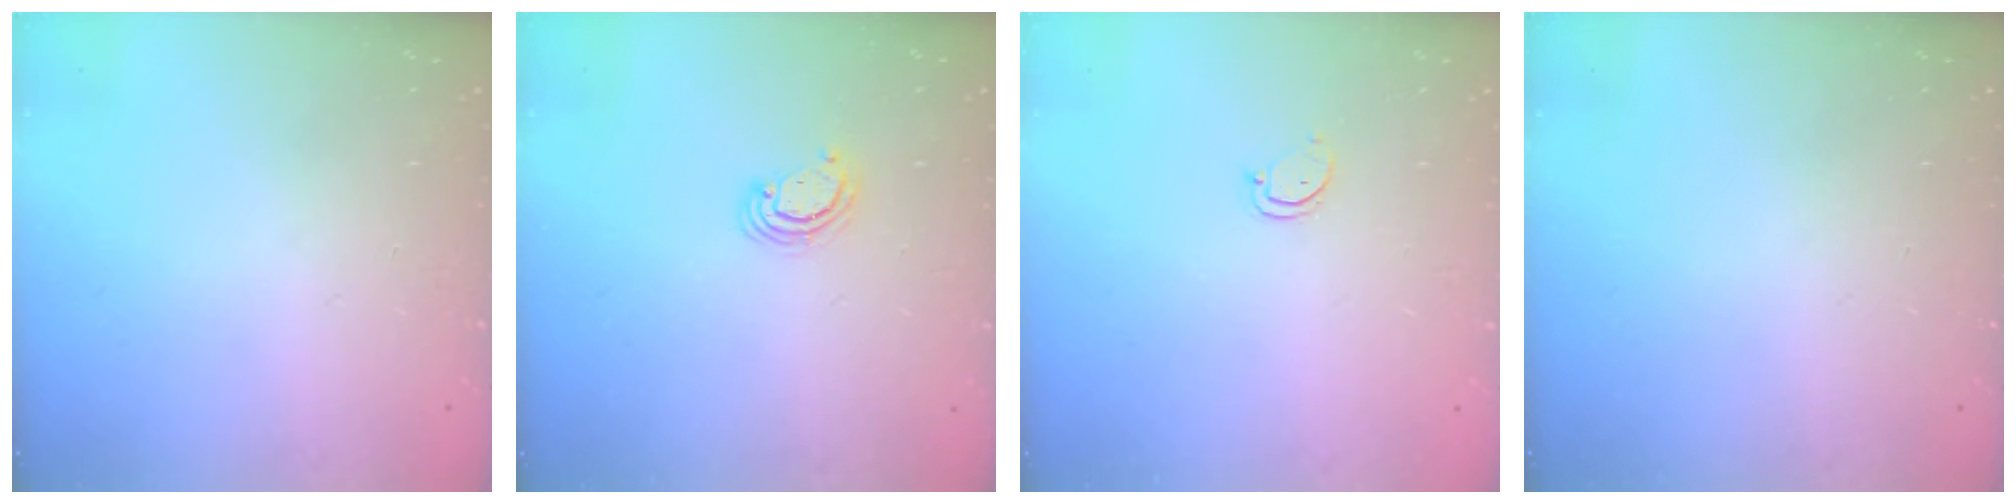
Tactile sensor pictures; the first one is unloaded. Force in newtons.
{"total": 3.2, "press": 3.1, "slide": 0.3}
{"total": 2.5, "press": 2.5, "slide": 0.3}
{"total": 0.0}